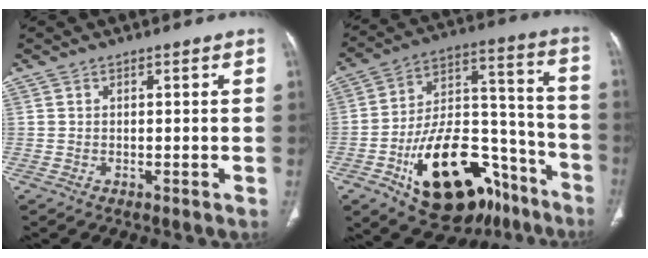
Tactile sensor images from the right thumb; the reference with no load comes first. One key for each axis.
{"total": 27.5, "fx": -13.7, "fy": 15.0, "fz": 18.6, "tx": -0.268, "ty": 0.085, "tz": -0.207}